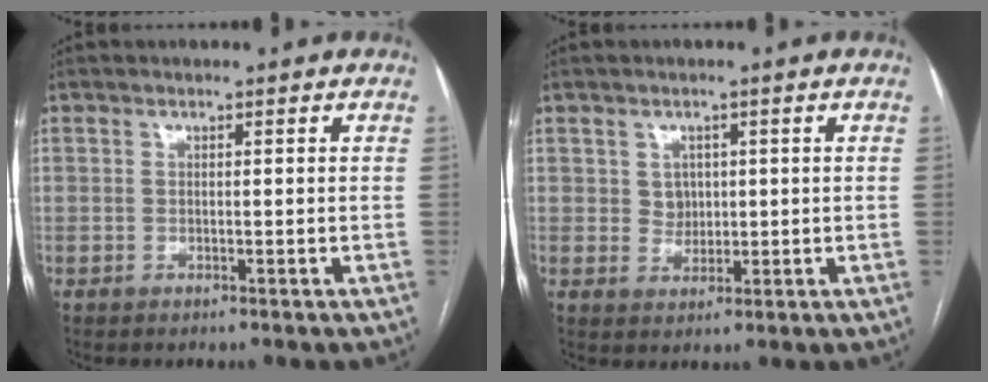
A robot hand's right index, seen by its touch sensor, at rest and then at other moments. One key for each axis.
{"total": 2.5, "fx": 0.6, "fy": 2.2, "fz": 0.9, "tx": -0.012, "ty": 0.002, "tz": 0.012}